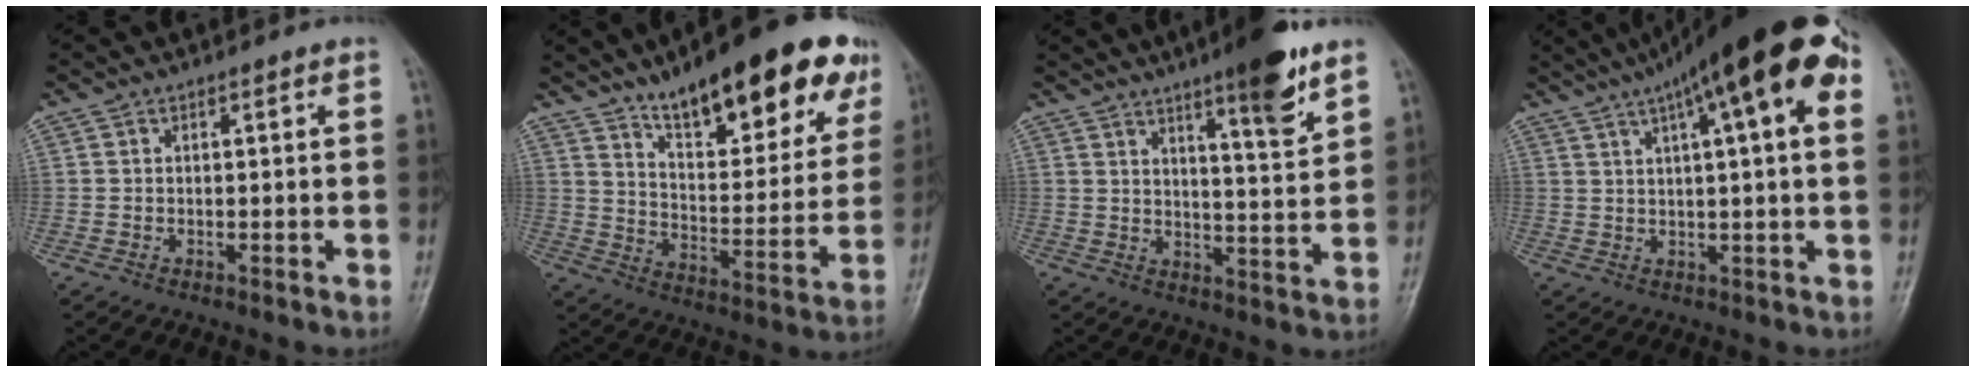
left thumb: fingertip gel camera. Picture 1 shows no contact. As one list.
[{"total": 25.3, "force": [16.4, 8.2, 17.5], "torque": [-0.203, -0.057, 0.248]}, {"total": 11.2, "force": [7.2, 1.6, 8.4], "torque": [-0.111, -0.045, 0.106]}, {"total": 19.2, "force": [8.4, 4.1, 16.7], "torque": [-0.260, 0.030, 0.123]}]